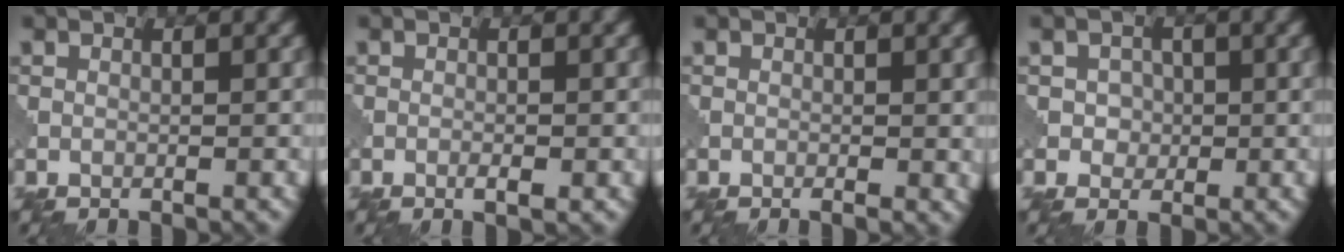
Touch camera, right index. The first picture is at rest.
{"total": 1.2, "force": [-0.5, 0.2, 1.0], "torque": [-0.018, -0.003, -0.009]}
{"total": 1.1, "force": [-0.3, 0.3, 1.0], "torque": [-0.016, -0.004, -0.006]}
{"total": 1.7, "force": [0.0, 1.6, 0.6], "torque": [-0.001, -0.001, -0.002]}